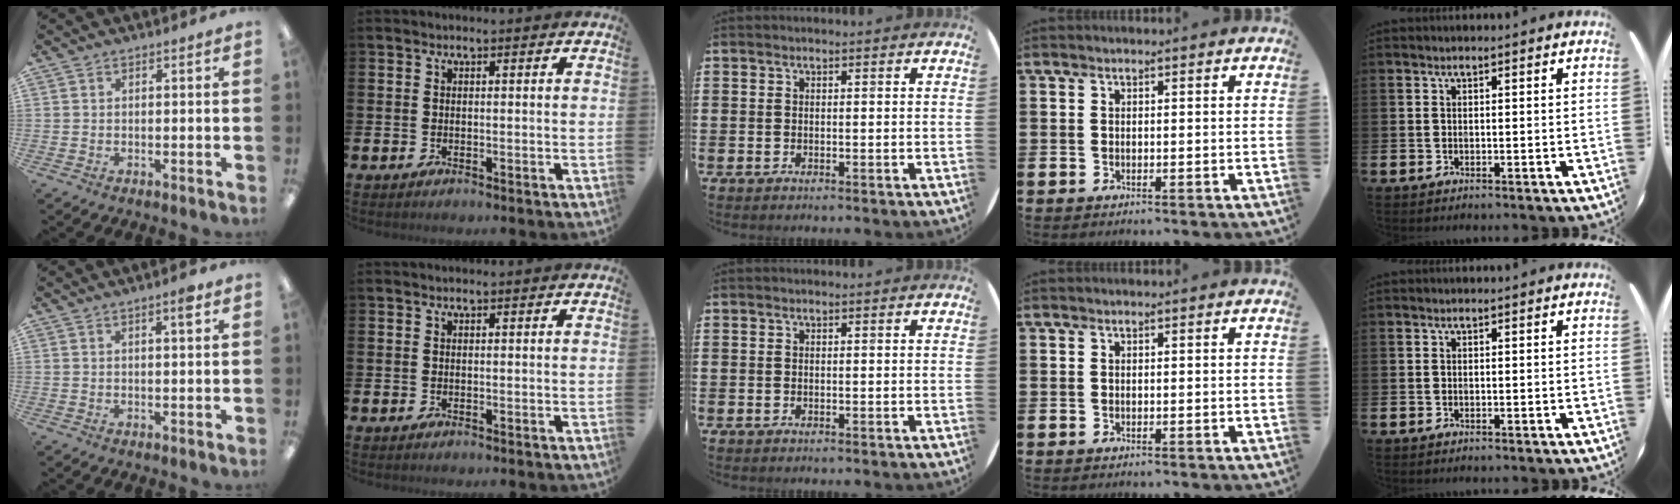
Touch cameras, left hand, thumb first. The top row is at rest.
{"thumb": {"total": 3.0, "force": [1.7, 0.5, 2.4], "torque": [-0.034, -0.004, 0.024]}}